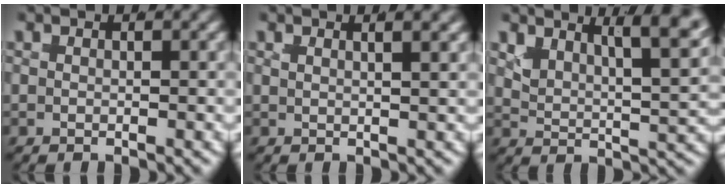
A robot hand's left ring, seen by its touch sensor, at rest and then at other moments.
{"total": 2.2, "force": [1.4, 0.7, 1.5], "torque": [-0.019, 0.005, 0.019]}
{"total": 7.4, "force": [2.9, 4.2, 5.4], "torque": [-0.082, -0.006, 0.036]}